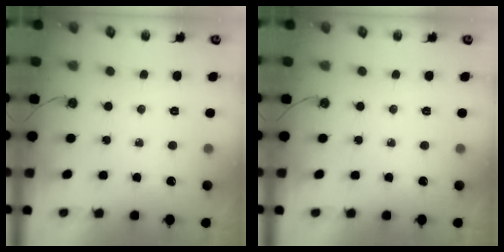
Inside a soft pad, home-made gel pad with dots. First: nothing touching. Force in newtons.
{"total": 0.0}